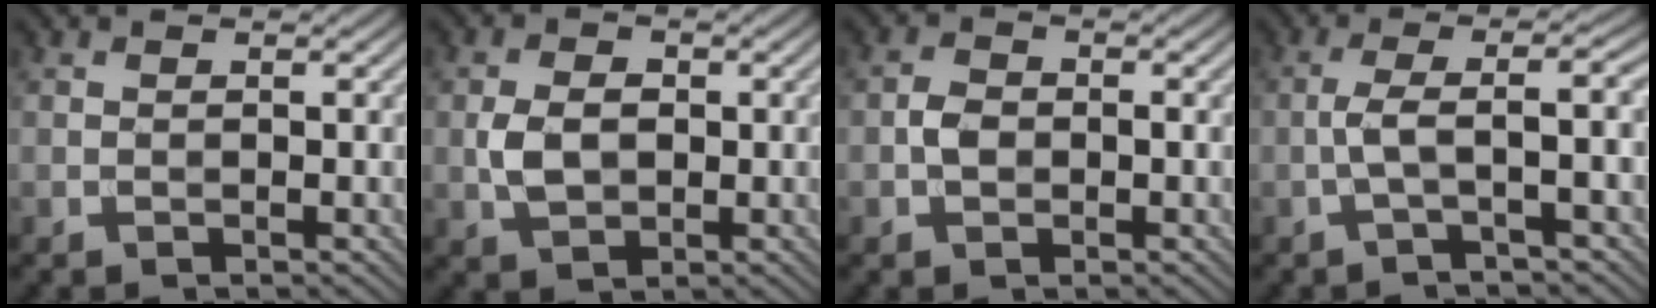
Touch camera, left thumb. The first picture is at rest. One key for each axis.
{"total": 4.2, "fx": -0.2, "fy": 2.9, "fz": 3.0, "tx": -0.064, "ty": -0.001, "tz": -0.005}
{"total": 2.4, "fx": -0.5, "fy": 1.8, "fz": 1.6, "tx": -0.033, "ty": 0.001, "tz": -0.015}
{"total": 4.8, "fx": -1.2, "fy": 0.8, "fz": 4.6, "tx": -0.077, "ty": 0.013, "tz": -0.040}